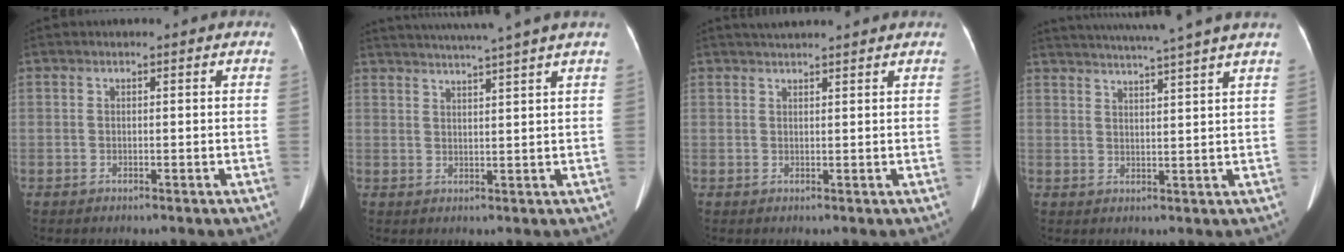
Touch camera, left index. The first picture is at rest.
{"total": 10.4, "force": [9.0, -2.2, 4.8], "torque": [-0.077, -0.001, 0.120]}
{"total": 4.9, "force": [4.5, -0.4, 1.8], "torque": [-0.024, 0.030, 0.062]}
{"total": 13.0, "force": [11.4, -2.2, 5.9], "torque": [-0.101, -0.013, 0.149]}